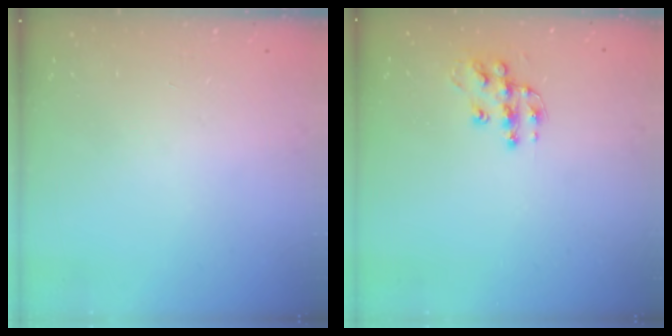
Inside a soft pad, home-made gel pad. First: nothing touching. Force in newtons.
{"total": 10.7, "press": 10.7, "slide": 0.6}